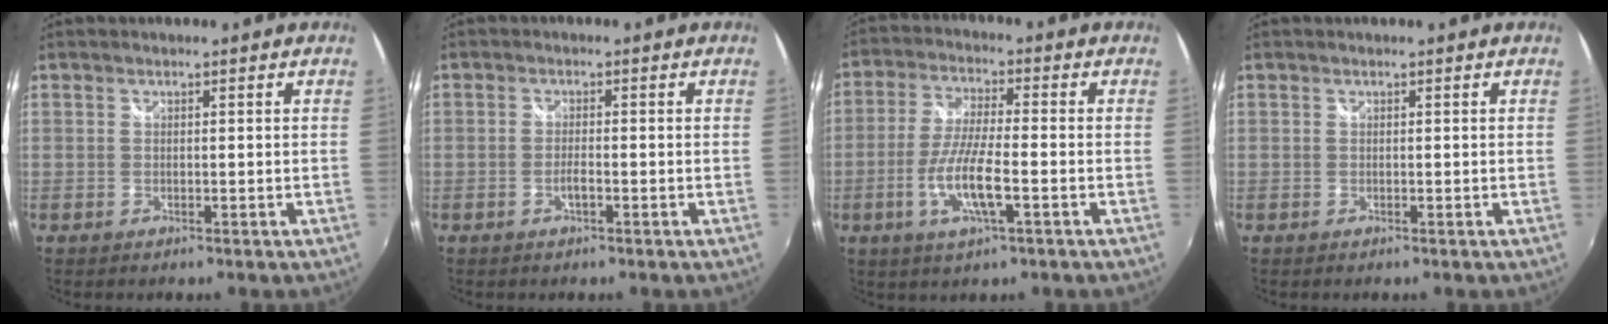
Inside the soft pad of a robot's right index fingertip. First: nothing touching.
{"total": 1.7, "force": [-0.9, 0.3, 1.4], "torque": [-0.033, 0.001, -0.018]}
{"total": 9.3, "force": [-3.1, 1.7, 8.6], "torque": [-0.174, -0.008, -0.060]}
{"total": 0.0}